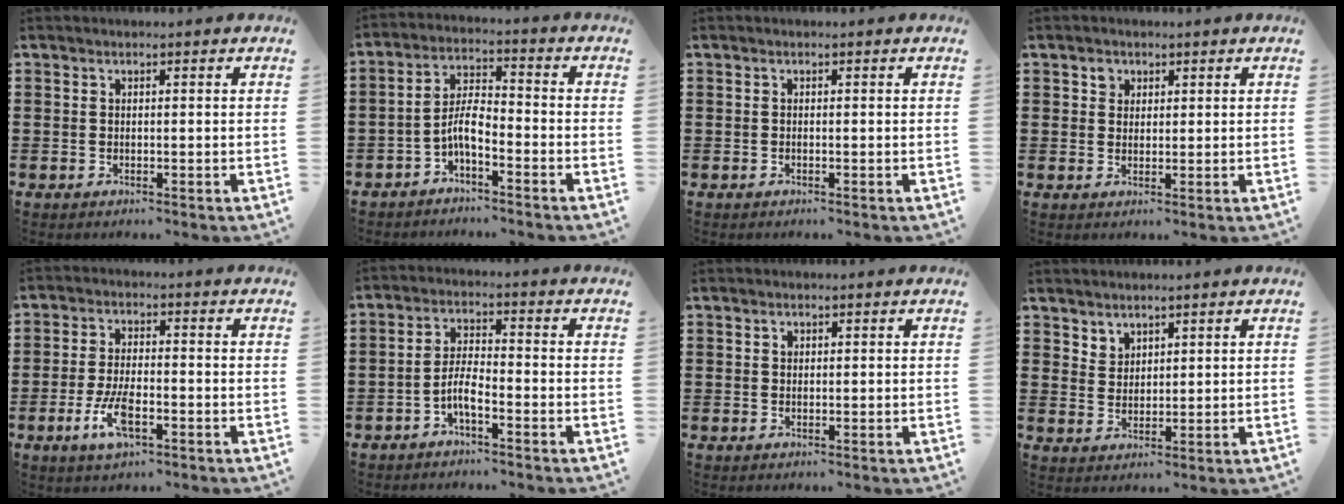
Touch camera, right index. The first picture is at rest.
{"total": 5.1, "force": [-2.6, 1.7, 4.0], "torque": [-0.094, 0.006, -0.056]}
{"total": 0.0}
{"total": 1.9, "force": [0.9, 1.6, 0.5], "torque": [-0.015, 0.008, 0.017]}
{"total": 6.4, "force": [-2.5, 2.4, 5.4], "torque": [-0.121, -0.006, -0.050]}
{"total": 4.3, "force": [-2.3, 1.1, 3.5], "torque": [-0.090, -0.003, -0.050]}
{"total": 0.7, "force": [0.3, 0.5, 0.2], "torque": [-0.005, 0.003, 0.006]}
{"total": 3.0, "force": [2.5, 1.6, -0.1], "torque": [-0.006, 0.001, 0.049]}